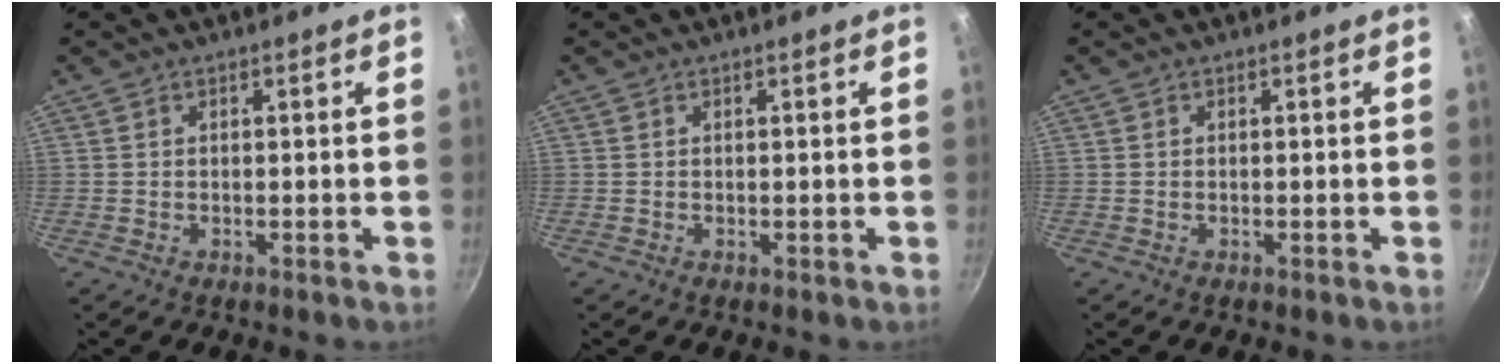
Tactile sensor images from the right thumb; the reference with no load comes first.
{"total": 0.0}
{"total": 0.0}